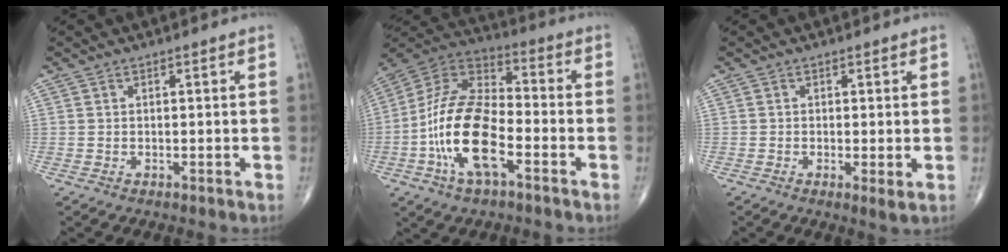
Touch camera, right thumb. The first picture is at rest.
{"total": 18.2, "force": [-5.5, 8.2, 15.2], "torque": [-0.295, 0.034, -0.107]}
{"total": 2.0, "force": [-0.2, 0.4, 1.9], "torque": [-0.041, -0.010, -0.009]}